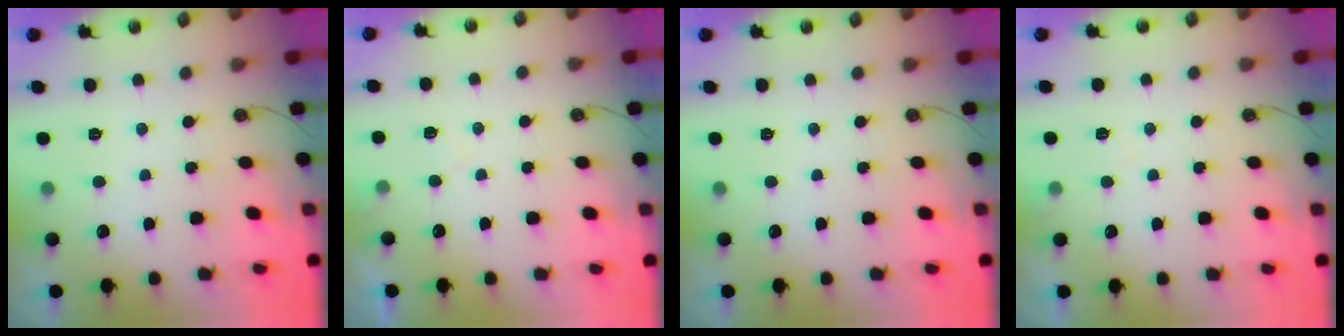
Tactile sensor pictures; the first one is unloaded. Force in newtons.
{"total": 4.5, "press": 4.4, "slide": 0.6}
{"total": 0.0}
{"total": 3.7, "press": 3.6, "slide": 0.7}